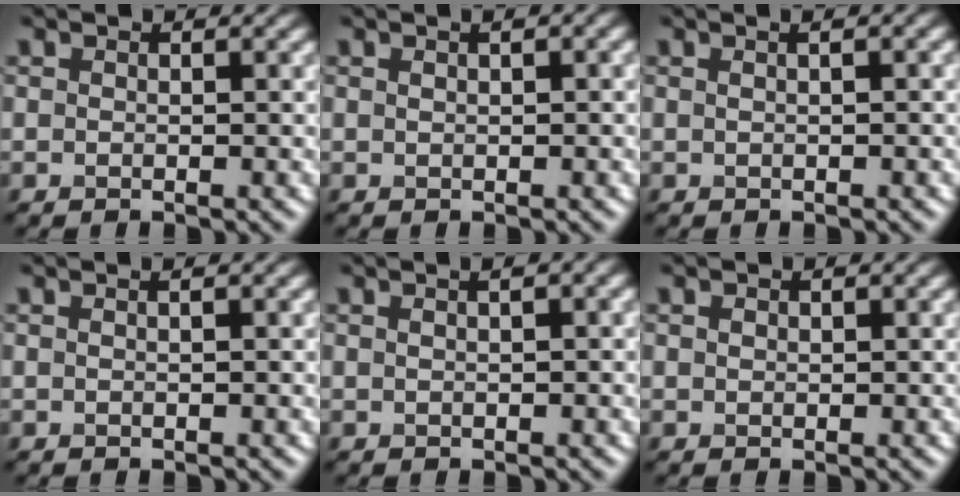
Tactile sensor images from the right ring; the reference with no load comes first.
{"total": 1.3, "force": [0.6, 0.4, 1.1], "torque": [-0.019, 0.003, 0.010]}
{"total": 2.5, "force": [1.0, 1.1, 2.0], "torque": [-0.014, 0.010, -0.003]}
{"total": 0.7, "force": [0.3, 0.2, 0.6], "torque": [-0.009, 0.004, -0.002]}
{"total": 3.1, "force": [1.3, 1.3, 2.4], "torque": [-0.019, 0.014, 0.007]}
{"total": 0.6, "force": [0.2, 0.5, 0.3], "torque": [-0.007, 0.001, 0.004]}